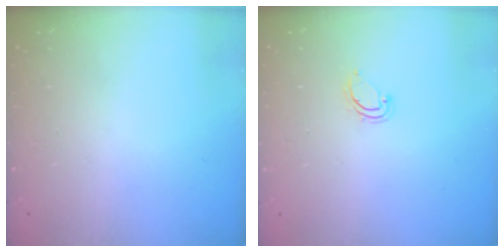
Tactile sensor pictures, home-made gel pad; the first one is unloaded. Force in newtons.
{"total": 3.9, "press": 3.9, "slide": 0.3}